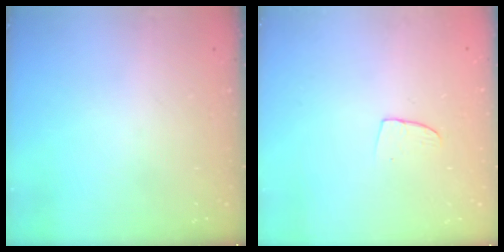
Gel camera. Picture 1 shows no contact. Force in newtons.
{"total": 5.2, "press": 5.2, "slide": 0.4}